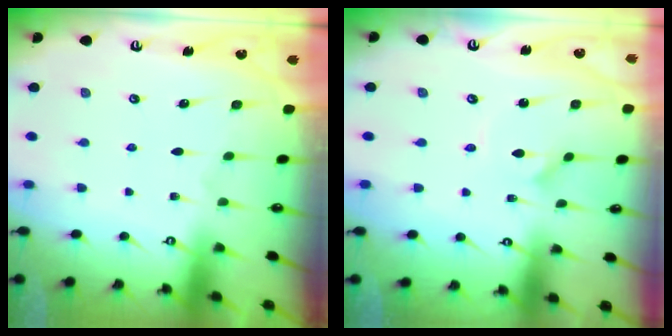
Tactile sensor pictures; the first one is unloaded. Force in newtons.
{"total": 1.0, "press": 1.0, "slide": 0.2}